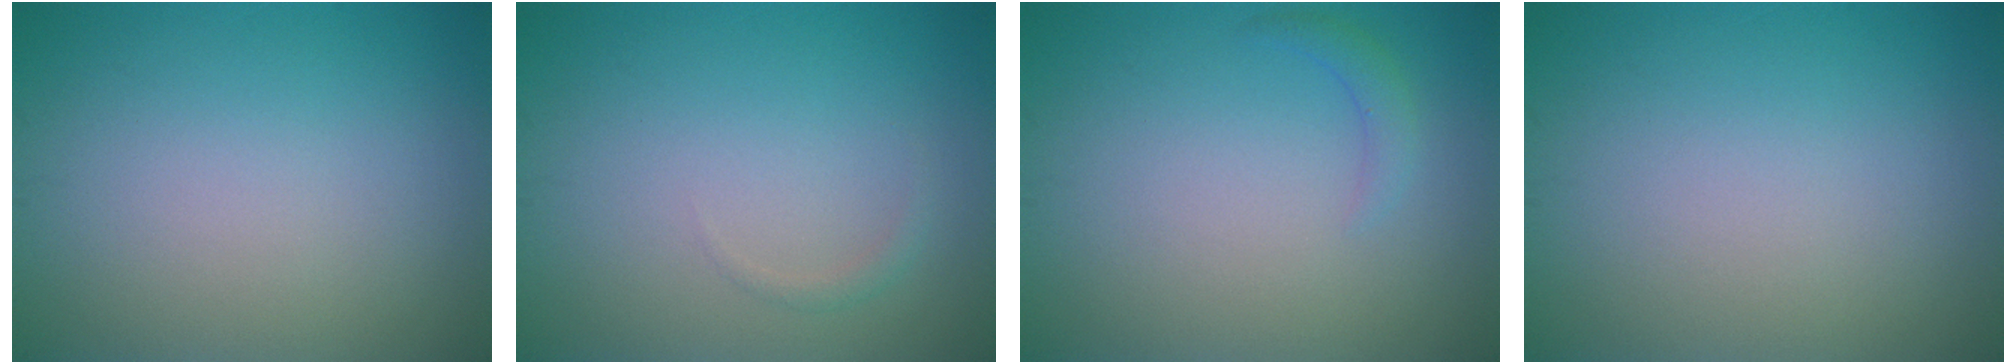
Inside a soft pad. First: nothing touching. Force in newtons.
{"total": 0.7, "press": 0.7, "slide": 0.0}
{"total": 1.2, "press": 1.2, "slide": 0.2}
{"total": 0.0}